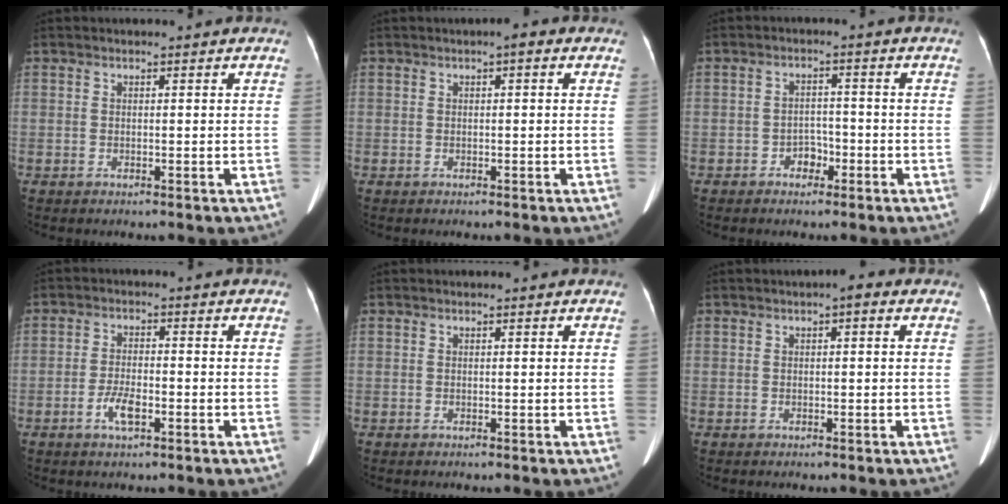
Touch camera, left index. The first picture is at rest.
{"total": 1.3, "force": [0.5, 0.5, 1.2], "torque": [-0.012, 0.007, 0.002]}
{"total": 2.7, "force": [-1.6, 1.8, 1.2], "torque": [-0.014, 0.008, -0.026]}
{"total": 3.8, "force": [-1.8, 1.1, 3.2], "torque": [-0.064, 0.001, -0.035]}
{"total": 0.0}
{"total": 1.5, "force": [0.5, 0.6, 1.3], "torque": [-0.012, 0.009, 0.001]}